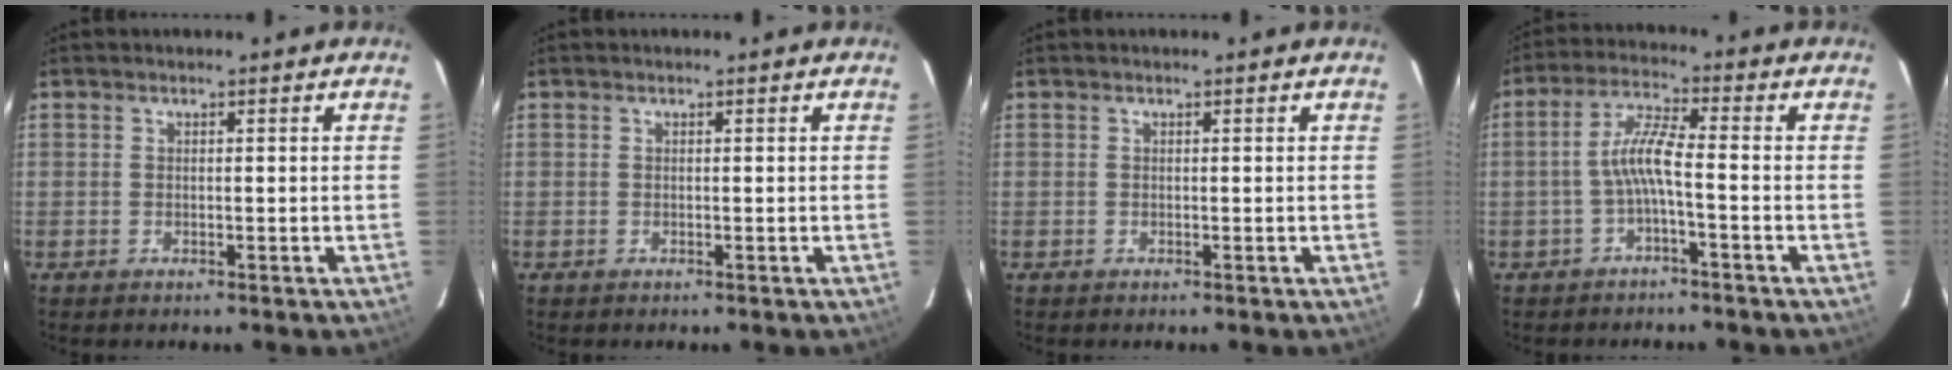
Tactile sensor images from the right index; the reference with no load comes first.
{"total": 0.0}
{"total": 0.0}
{"total": 5.4, "force": [-1.9, 0.3, 5.0], "torque": [-0.114, 0.013, -0.036]}